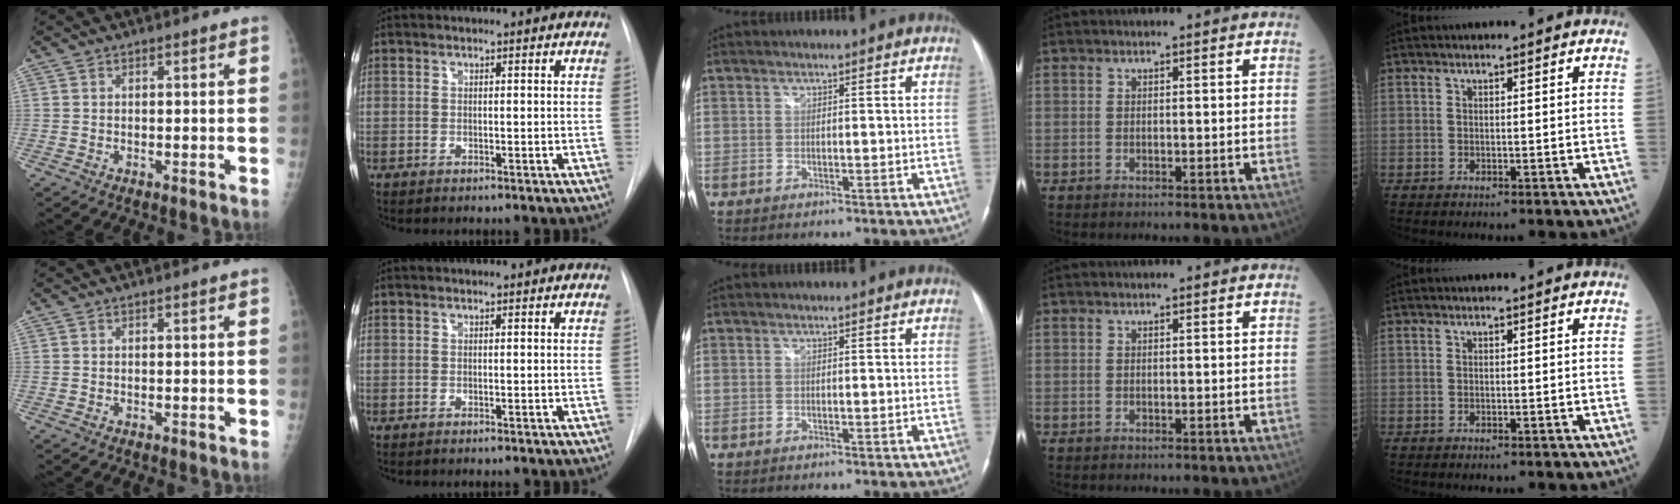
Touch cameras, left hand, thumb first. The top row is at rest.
{}